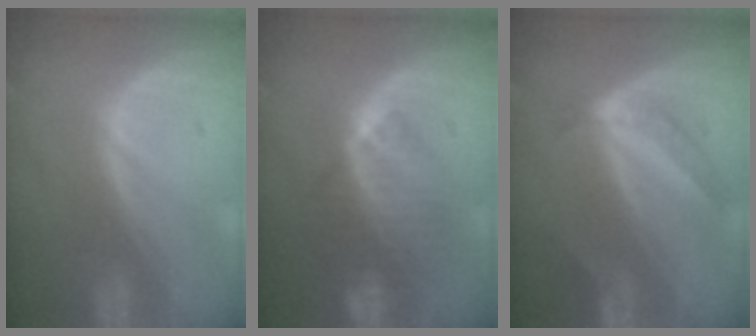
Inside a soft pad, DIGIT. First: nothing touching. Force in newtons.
{"total": 7.9, "press": 7.3, "slide": 2.9}
{"total": 5.9, "press": 4.9, "slide": 3.3}